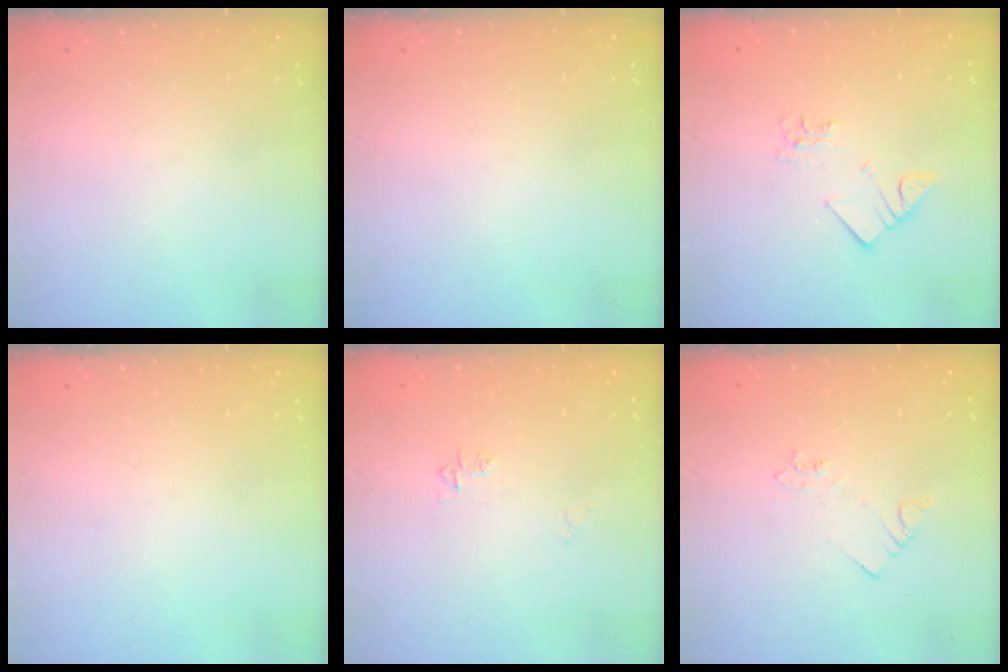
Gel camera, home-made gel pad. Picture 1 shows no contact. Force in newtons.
{"total": 0.0}
{"total": 3.4, "press": 3.4, "slide": 0.2}
{"total": 0.0}
{"total": 4.2, "press": 4.1, "slide": 0.7}
{"total": 2.1, "press": 2.1, "slide": 0.3}